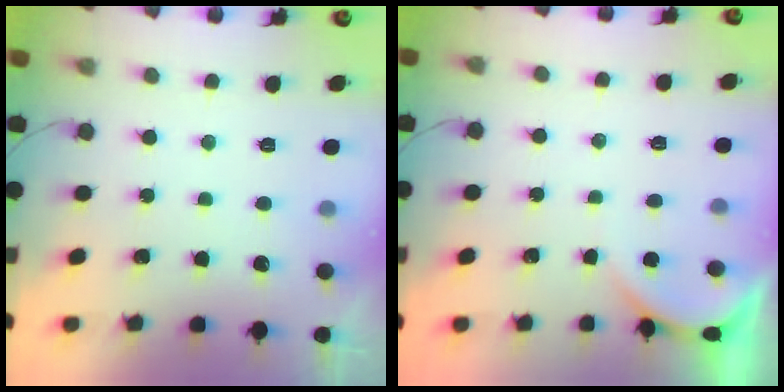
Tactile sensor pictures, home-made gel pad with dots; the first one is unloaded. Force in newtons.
{"total": 2.0, "press": 2.0, "slide": 0.2}